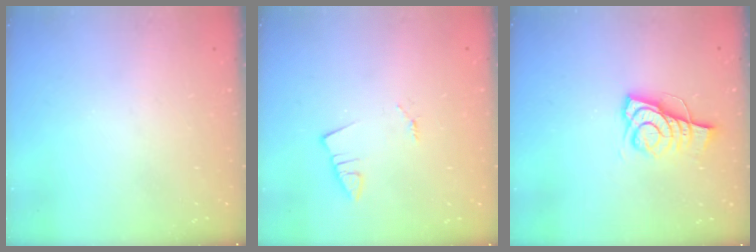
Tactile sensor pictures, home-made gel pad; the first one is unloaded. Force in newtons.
{"total": 1.3, "press": 1.3, "slide": 0.1}
{"total": 7.9, "press": 7.8, "slide": 0.3}